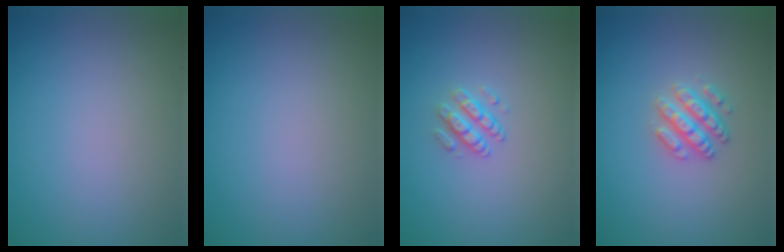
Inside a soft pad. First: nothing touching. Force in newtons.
{"total": 0.0}
{"total": 1.8, "press": 1.3, "slide": 1.2}
{"total": 2.6, "press": 2.6, "slide": 0.3}